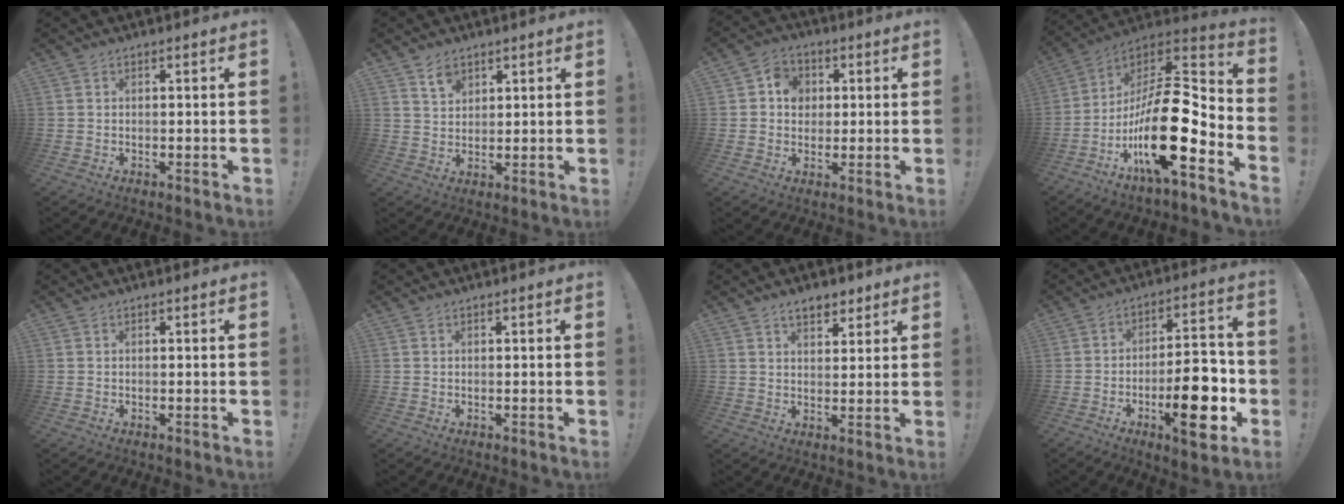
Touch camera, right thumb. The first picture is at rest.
{"total": 4.8, "force": [3.5, 2.8, 1.7], "torque": [-0.018, -0.021, 0.063]}
{"total": 7.1, "force": [1.0, 6.6, 2.6], "torque": [-0.041, 0.003, 0.022]}
{"total": 23.5, "force": [-7.6, 7.3, 21.0], "torque": [-0.371, 0.020, -0.131]}
{"total": 0.0}
{"total": 0.0}
{"total": 5.6, "force": [3.9, 3.1, 2.5], "torque": [-0.025, -0.018, 0.068]}
{"total": 17.1, "force": [-5.8, 5.7, 15.0], "torque": [-0.206, 0.021, -0.087]}